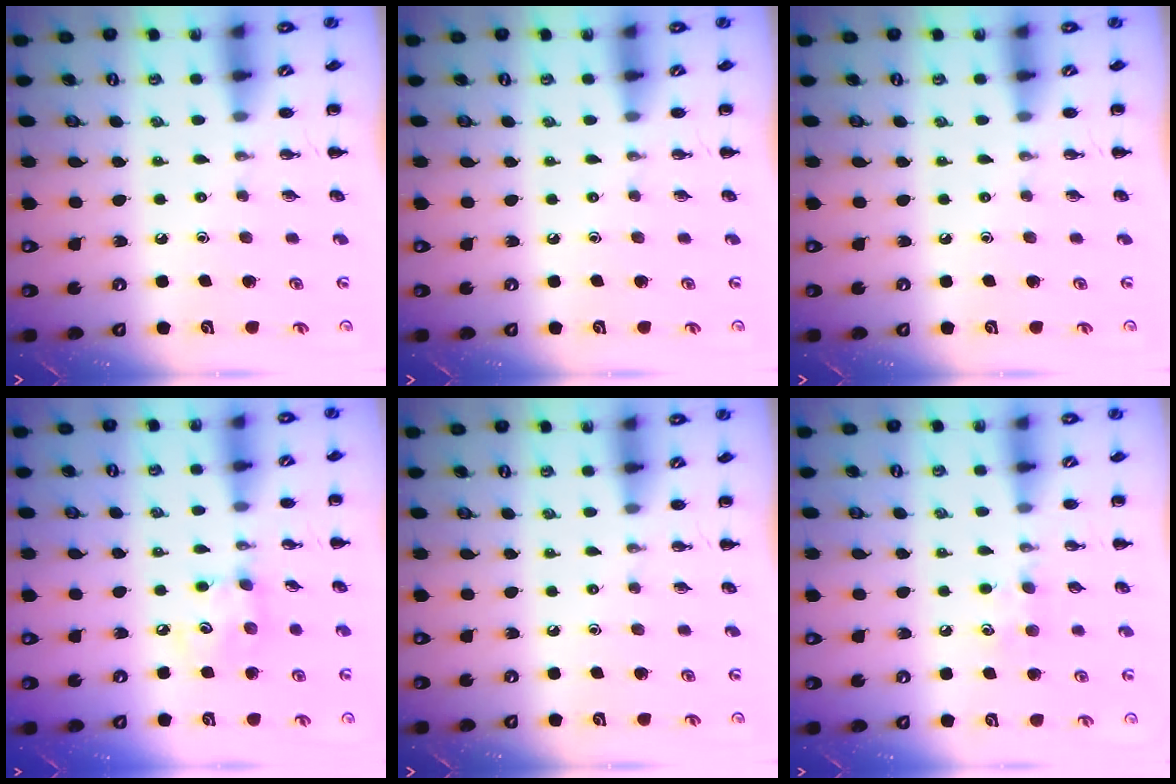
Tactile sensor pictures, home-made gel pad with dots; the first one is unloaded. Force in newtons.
{"total": 0.0}
{"total": 0.0}
{"total": 5.4, "press": 5.4, "slide": 0.6}
{"total": 0.0}
{"total": 6.7, "press": 6.6, "slide": 1.6}